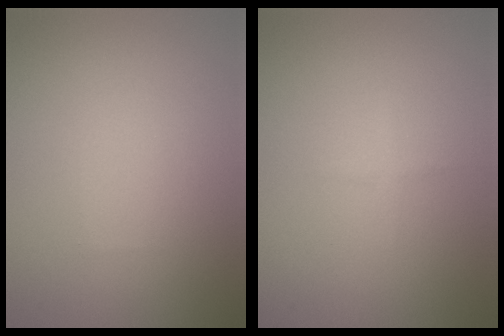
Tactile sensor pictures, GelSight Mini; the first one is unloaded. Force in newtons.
{"total": 0.6, "press": 0.6, "slide": 0.0}